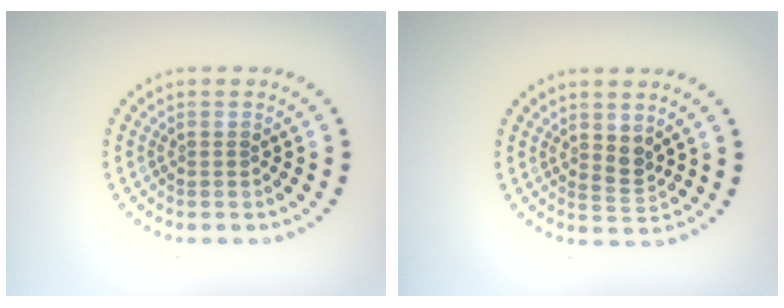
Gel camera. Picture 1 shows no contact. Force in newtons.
{"total": 1.6, "press": 1.4, "slide": 0.8}